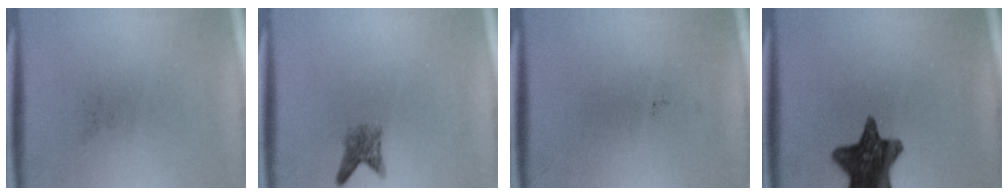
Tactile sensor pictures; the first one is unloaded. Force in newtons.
{"total": 2.3}
{"total": 0.0}
{"total": 12.6}